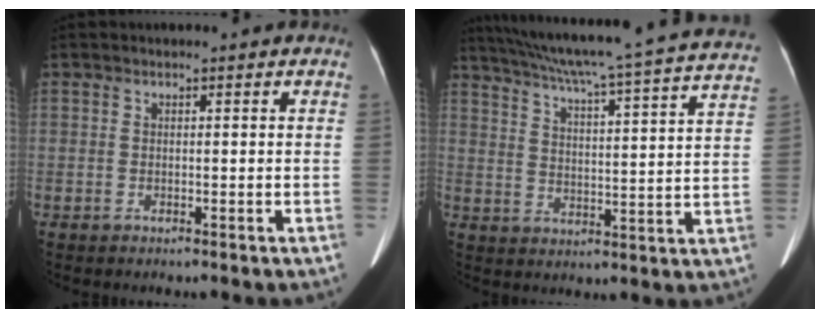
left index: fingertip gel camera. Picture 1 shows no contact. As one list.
[{"total": 27.8, "force": [24.5, 0.1, 13.1], "torque": [-0.218, -0.037, 0.314]}]